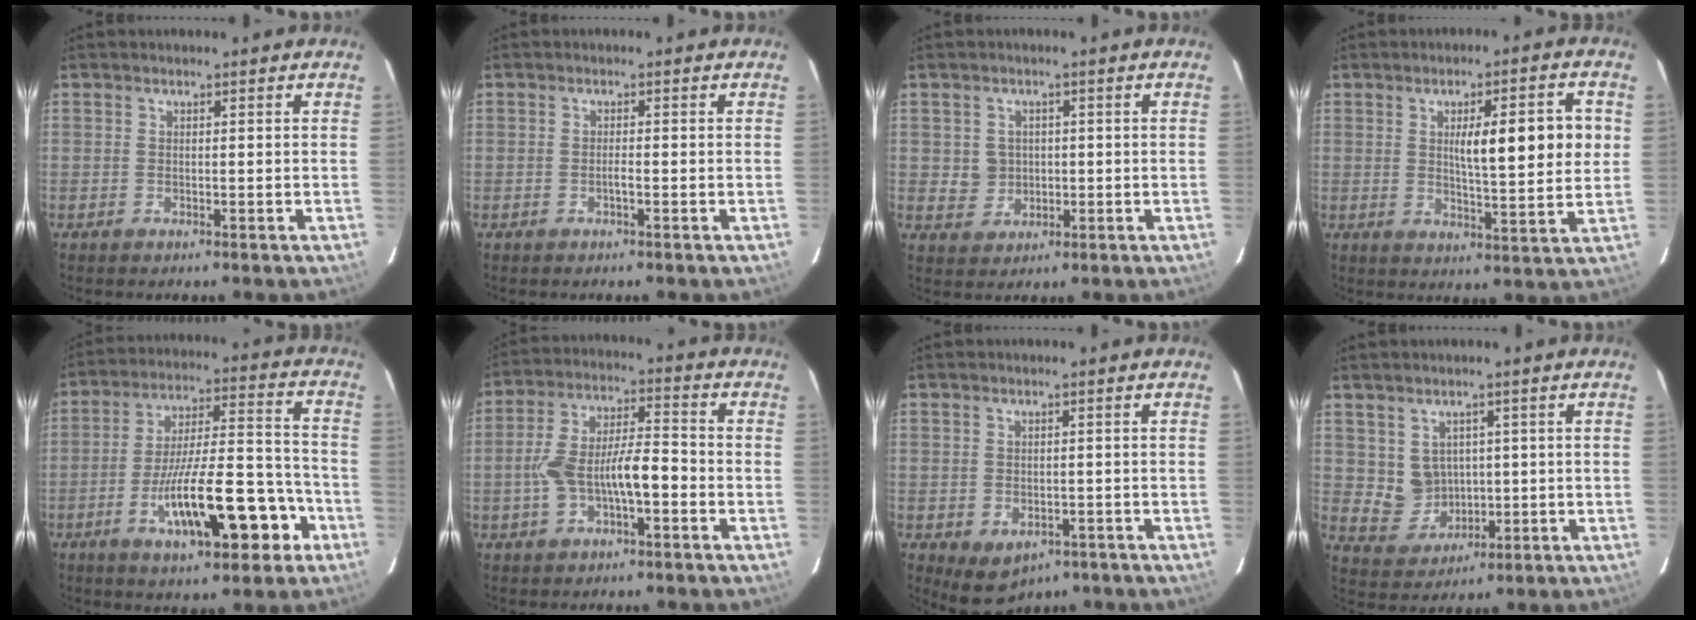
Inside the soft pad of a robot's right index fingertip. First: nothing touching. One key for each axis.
{"total": 0.8, "fx": -0.3, "fy": 0.0, "fz": 0.7, "tx": -0.015, "ty": 0.003, "tz": -0.004}
{"total": 3.8, "fx": 0.3, "fy": 3.6, "fz": 1.0, "tx": -0.016, "ty": 0.008, "tz": 0.016}
{"total": 11.0, "fx": 2.2, "fy": 1.7, "fz": 10.7, "tx": -0.152, "ty": 0.007, "tz": 0.034}
{"total": 17.3, "fx": -7.3, "fy": 4.3, "fz": 15.1, "tx": -0.254, "ty": 0.019, "tz": -0.103}
{"total": 10.0, "fx": -2.5, "fy": 3.3, "fz": 9.1, "tx": -0.182, "ty": 0.028, "tz": -0.040}
{"total": 5.3, "fx": -2.8, "fy": 3.8, "fz": 2.4, "tx": -0.039, "ty": -0.001, "tz": -0.026}
{"total": 5.6, "fx": 1.2, "fy": 5.2, "fz": 1.7, "tx": -0.035, "ty": 0.009, "tz": 0.040}